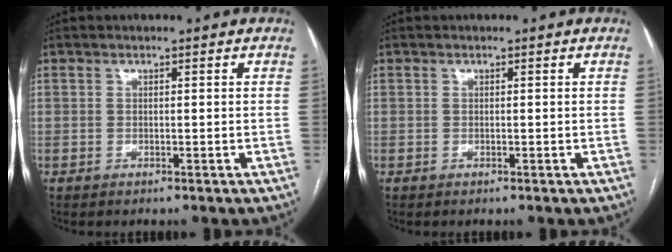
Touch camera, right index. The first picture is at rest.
{"total": 0.0}